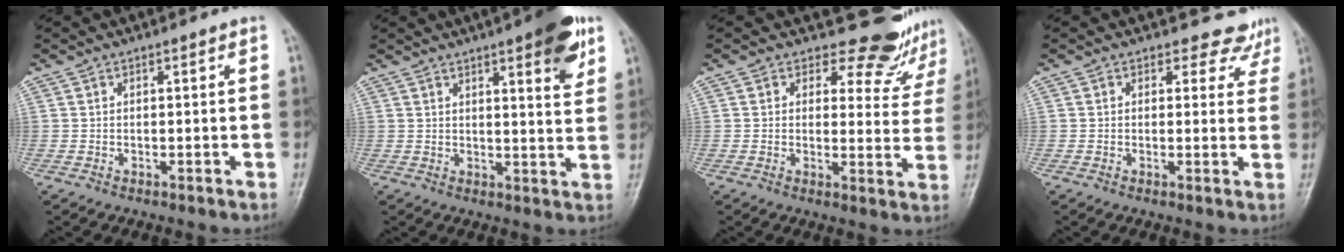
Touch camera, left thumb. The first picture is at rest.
{"total": 10.0, "force": [5.5, 2.5, 8.0], "torque": [-0.086, -0.023, 0.066]}
{"total": 10.7, "force": [9.7, 4.4, 1.0], "torque": [0.033, -0.078, 0.095]}
{"total": 4.8, "force": [4.1, 2.6, -0.1], "torque": [0.035, -0.025, 0.027]}